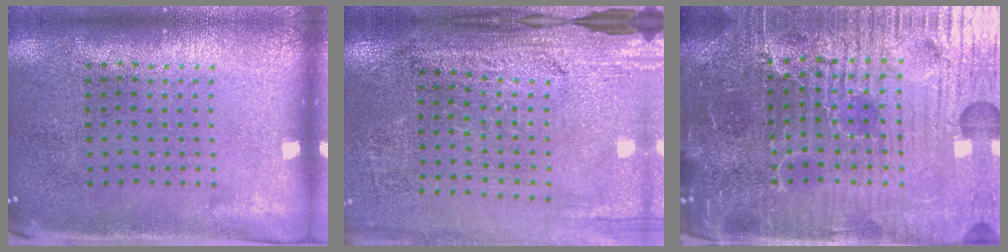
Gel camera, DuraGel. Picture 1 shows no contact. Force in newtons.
{"total": 3.0, "press": 2.9, "slide": 0.8}
{"total": 6.8, "press": 6.2, "slide": 2.9}